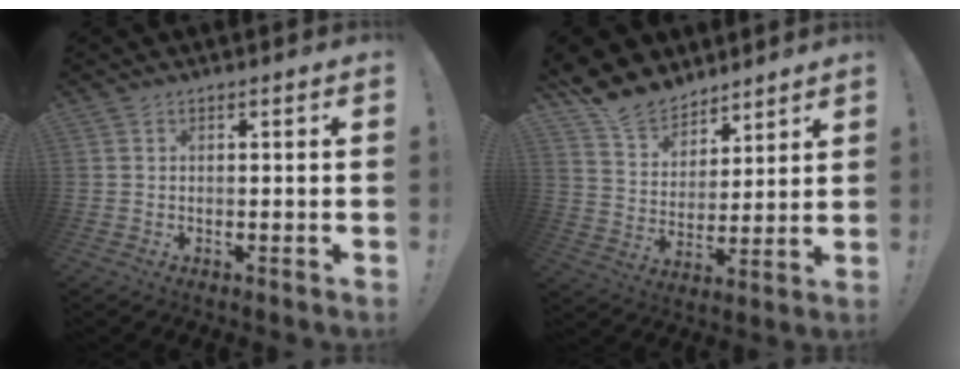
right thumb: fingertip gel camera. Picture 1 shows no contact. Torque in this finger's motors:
{"motor_torque": [0.11, 0.13, 0.33, 0.34, 0.05]}